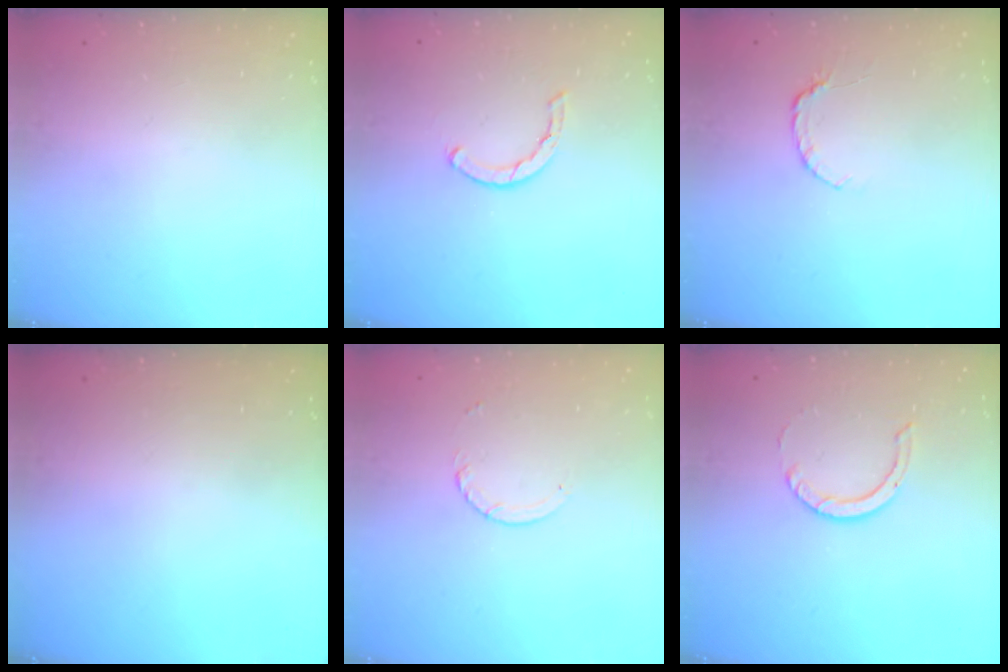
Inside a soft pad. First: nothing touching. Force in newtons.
{"total": 2.0, "press": 2.0, "slide": 0.2}
{"total": 3.3, "press": 3.3, "slide": 0.3}
{"total": 0.0}
{"total": 3.8, "press": 3.8, "slide": 0.3}
{"total": 4.6, "press": 4.6, "slide": 0.3}